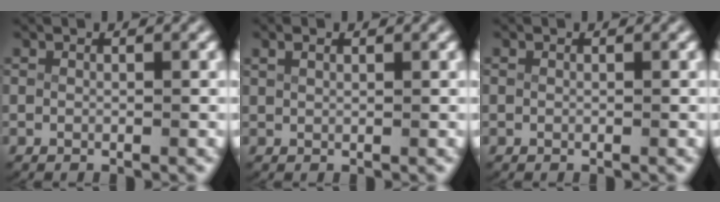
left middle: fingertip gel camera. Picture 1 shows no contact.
{"total": 0.7, "force": [0.6, -0.1, 0.3], "torque": [-0.011, -0.003, 0.018]}
{"total": 0.0}